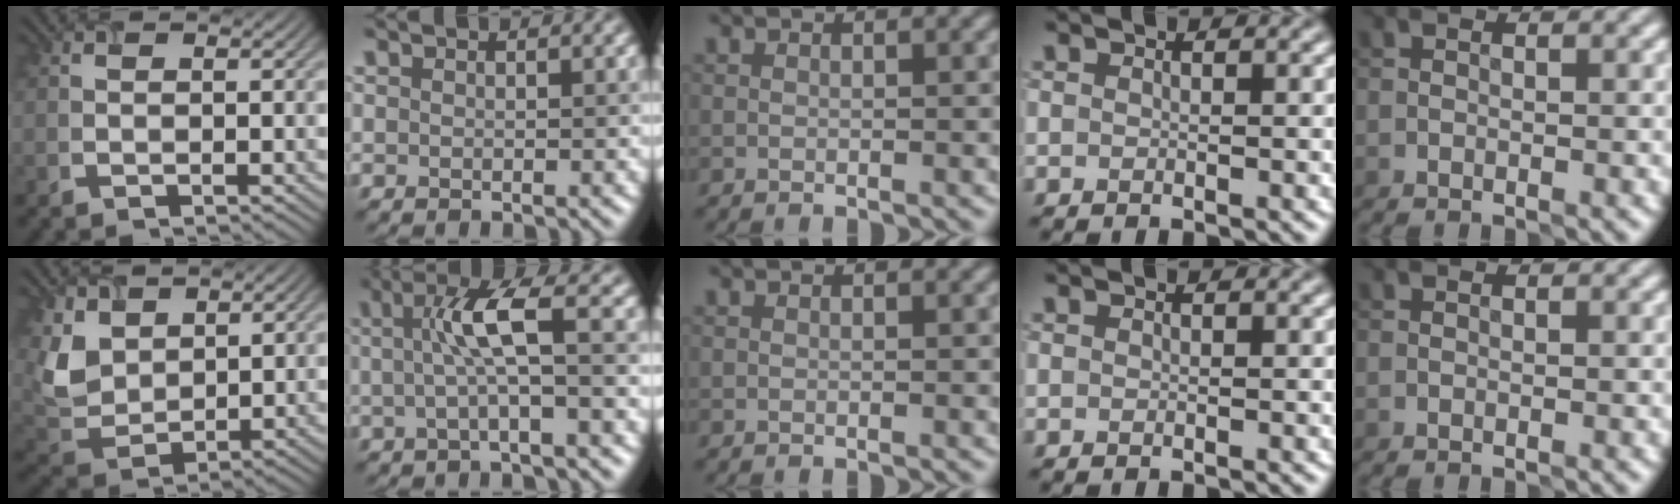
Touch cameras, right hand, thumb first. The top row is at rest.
{"thumb": {"total": 6.3, "force": [3.5, 4.3, 3.0], "torque": [-0.092, -0.007, 0.083]}, "index": {"total": 3.8, "force": [0.4, 0.4, 3.8], "torque": [-0.081, 0.006, 0.008]}}